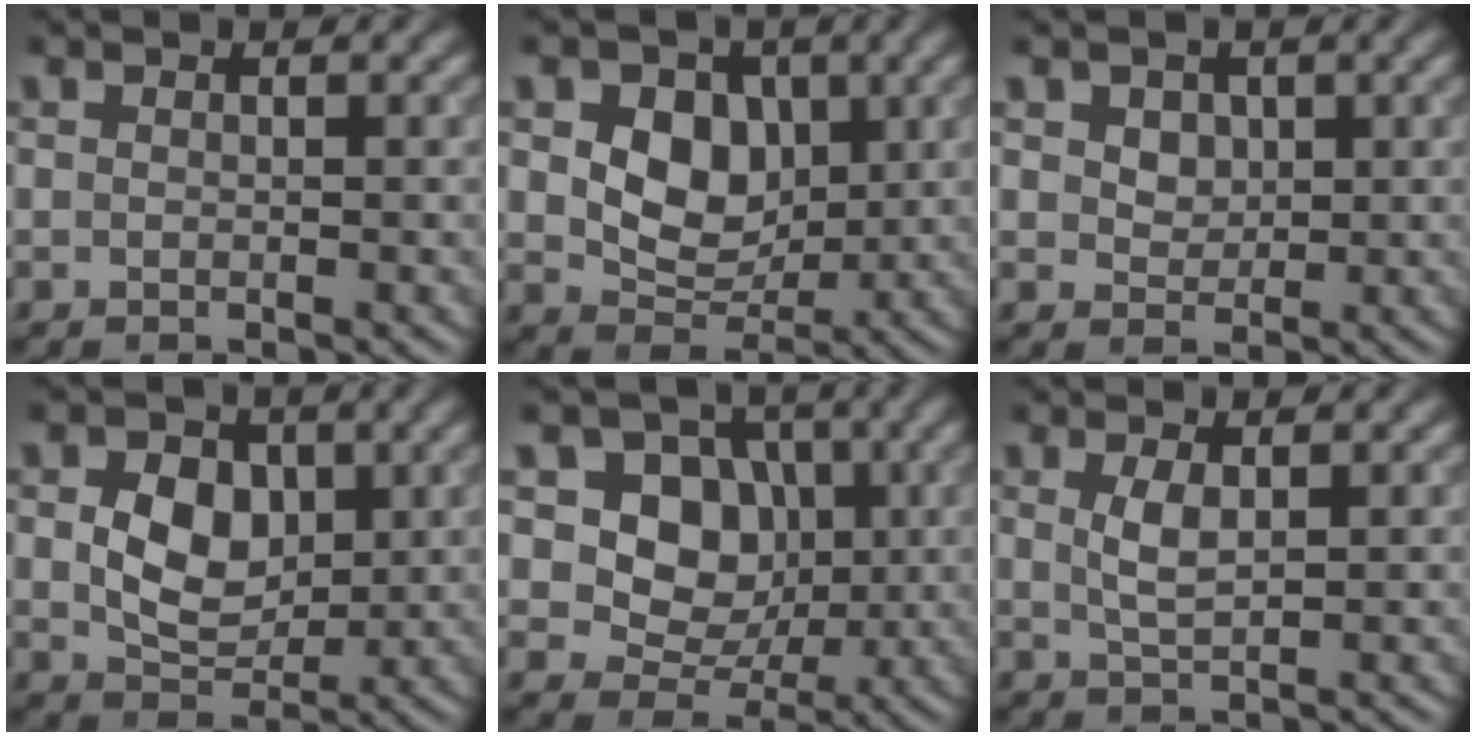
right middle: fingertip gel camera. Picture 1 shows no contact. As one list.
[{"total": 5.7, "force": [1.1, 4.2, 3.6], "torque": [-0.065, -0.004, 0.014]}, {"total": 2.9, "force": [1.4, 2.1, 1.5], "torque": [-0.039, 0.005, 0.026]}, {"total": 5.3, "force": [0.8, 3.8, 3.6], "torque": [-0.070, -0.004, 0.012]}, {"total": 7.6, "force": [1.5, 6.2, 4.1], "torque": [-0.066, 0.006, 0.009]}, {"total": 2.2, "force": [0.6, 0.8, 1.9], "torque": [-0.044, 0.000, 0.015]}]